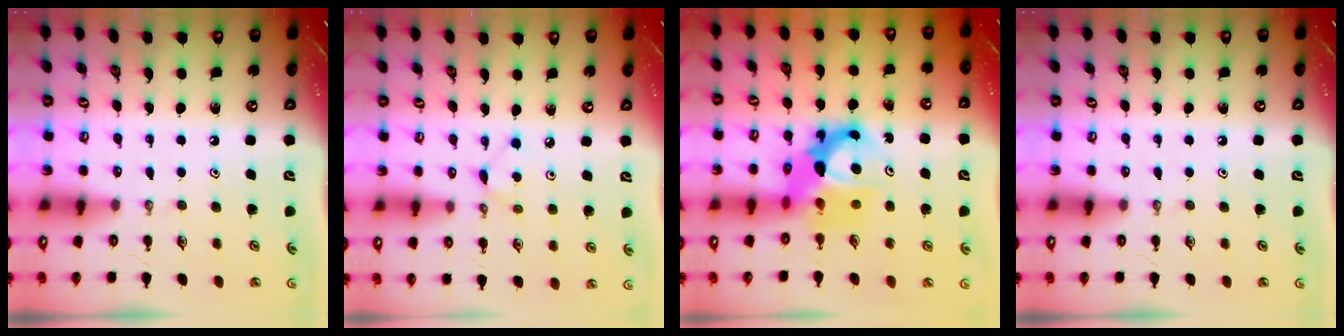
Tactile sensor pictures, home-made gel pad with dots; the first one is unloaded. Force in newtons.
{"total": 4.1, "press": 4.1, "slide": 0.4}
{"total": 10.8, "press": 10.7, "slide": 1.0}
{"total": 0.0}